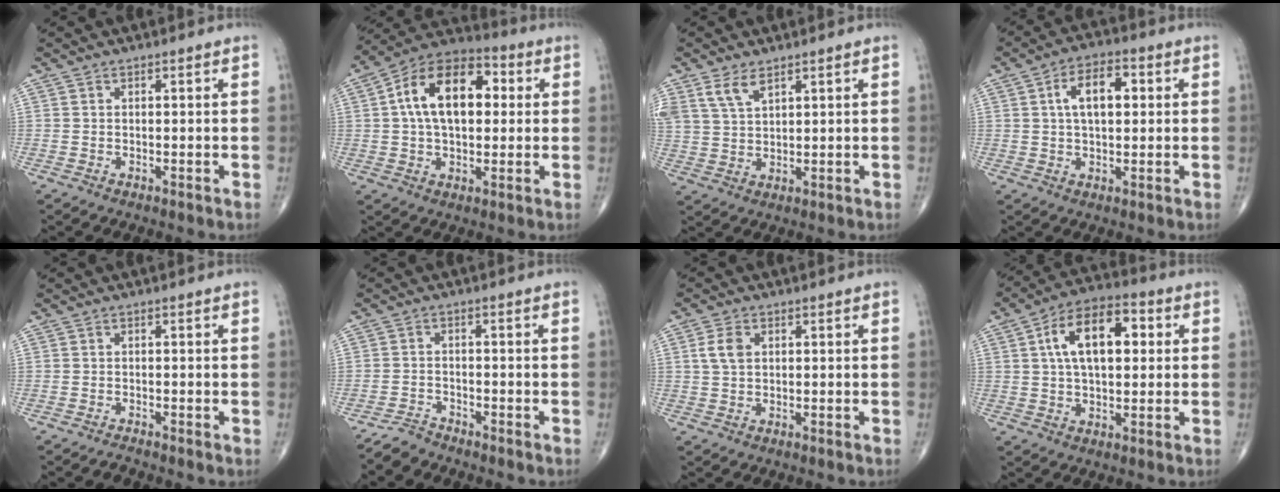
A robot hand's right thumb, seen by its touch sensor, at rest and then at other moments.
{"total": 16.9, "force": [2.9, 10.0, 13.3], "torque": [-0.201, 0.025, 0.040]}
{"total": 5.1, "force": [3.3, 2.4, 3.1], "torque": [-0.059, -0.011, 0.073]}
{"total": 8.7, "force": [1.9, 4.7, 7.1], "torque": [-0.108, 0.013, 0.027]}
{"total": 0.6, "force": [-0.6, 0.1, -0.1], "torque": [0.001, -0.004, -0.015]}
{"total": 2.6, "force": [-2.5, 0.5, -0.4], "torque": [0.005, -0.003, -0.054]}
{"total": 3.6, "force": [1.0, 2.5, 2.4], "torque": [-0.048, 0.004, 0.019]}
{"total": 14.2, "force": [3.2, 7.7, 11.6], "torque": [-0.179, 0.019, 0.047]}